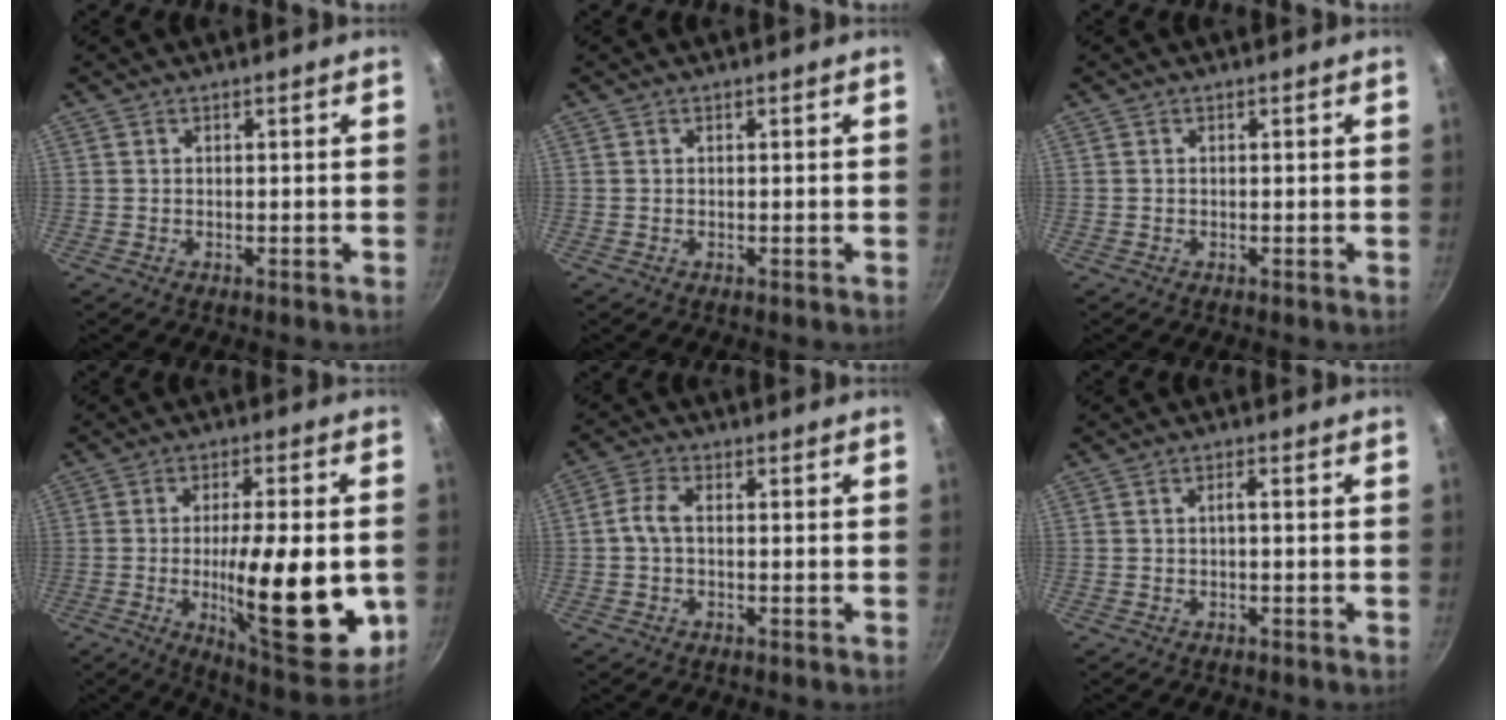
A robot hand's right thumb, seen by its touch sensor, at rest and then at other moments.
{"total": 0.0}
{"total": 0.0}
{"total": 22.3, "force": [-3.4, 6.7, 21.0], "torque": [-0.284, -0.007, -0.045]}
{"total": 3.6, "force": [-0.3, 2.1, 2.9], "torque": [-0.066, 0.016, -0.013]}
{"total": 1.3, "force": [-0.3, 0.4, 1.2], "torque": [-0.031, 0.011, -0.006]}